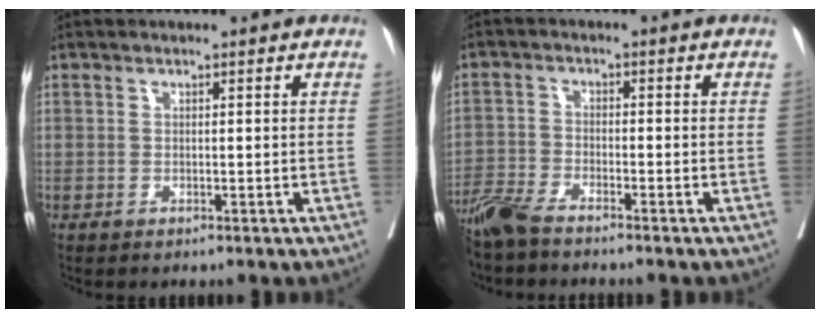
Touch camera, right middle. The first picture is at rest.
{"total": 5.3, "force": [-4.6, 0.5, 2.5], "torque": [-0.051, -0.016, -0.096]}